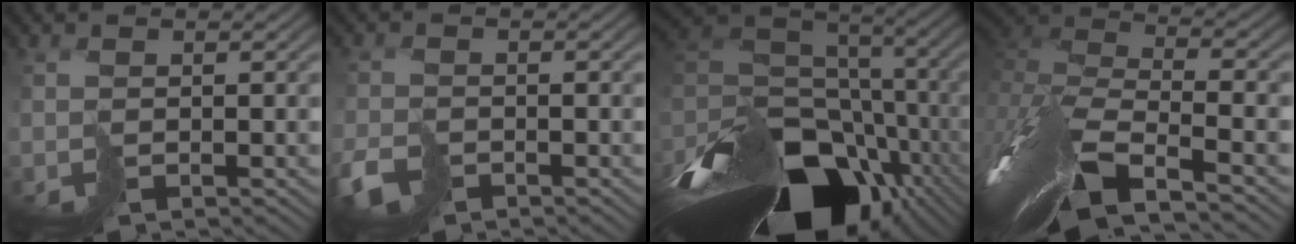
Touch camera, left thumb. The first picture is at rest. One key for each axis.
{"total": 3.6, "fx": -2.5, "fy": 2.1, "fz": 1.5, "tx": -0.035, "ty": -0.011, "tz": -0.056}
{"total": 19.7, "fx": -9.4, "fy": 12.2, "fz": 12.3, "tx": -0.270, "ty": -0.012, "tz": -0.125}
{"total": 14.1, "fx": -7.0, "fy": 5.7, "fz": 10.8, "tx": -0.272, "ty": -0.023, "tz": -0.110}